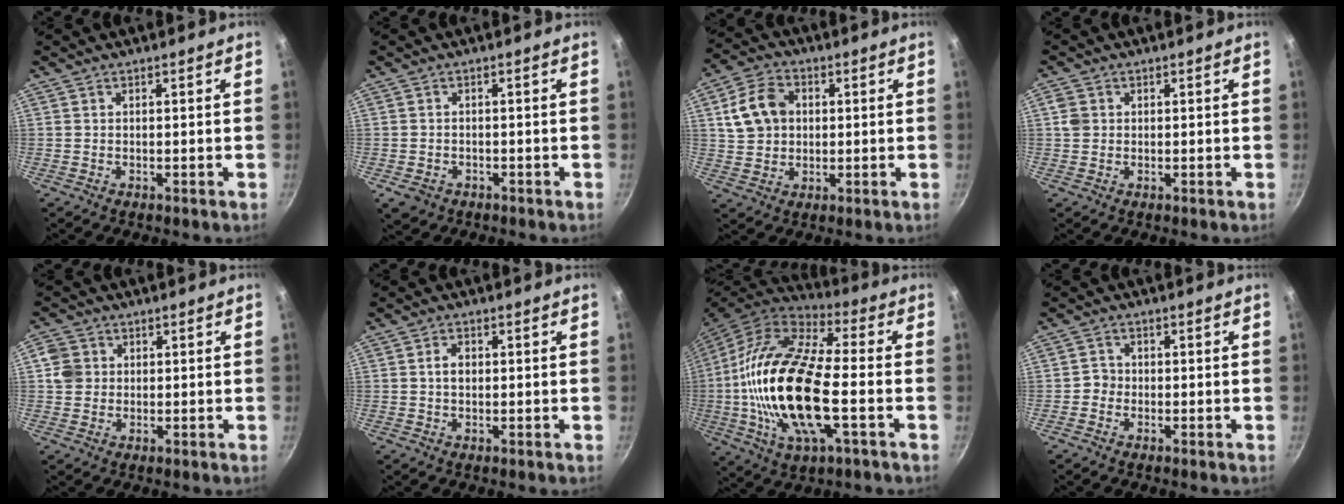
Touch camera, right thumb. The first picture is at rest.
{"total": 3.3, "force": [-1.5, 2.6, 1.5], "torque": [-0.029, 0.010, -0.014]}
{"total": 10.3, "force": [2.0, 8.0, 6.1], "torque": [-0.097, 0.015, 0.031]}
{"total": 2.5, "force": [0.4, 2.3, 1.1], "torque": [-0.014, 0.004, 0.007]}
{"total": 4.5, "force": [0.6, 4.2, 1.6], "torque": [-0.009, 0.006, 0.006]}
{"total": 2.6, "force": [0.2, 1.9, 1.9], "torque": [-0.026, 0.006, 0.003]}
{"total": 24.6, "force": [-2.9, 9.9, 22.3], "torque": [-0.443, 0.016, -0.068]}
{"total": 2.0, "force": [-0.8, 1.8, 0.5], "torque": [0.006, 0.008, -0.019]}